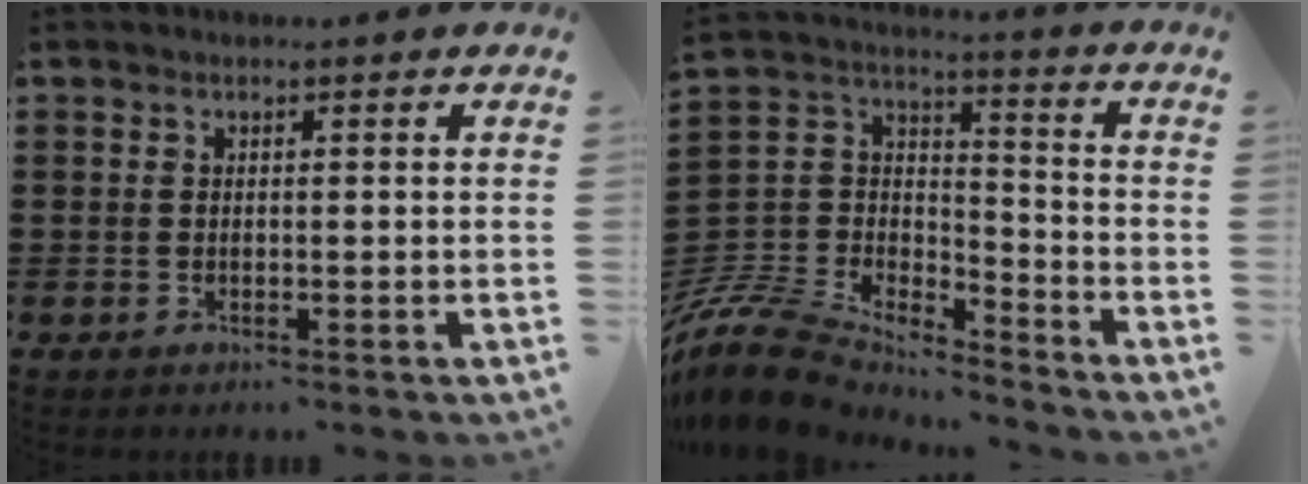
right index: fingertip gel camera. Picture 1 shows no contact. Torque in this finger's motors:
{"motor_torque": [-1.03, 1.11, -1.05, -0.21]}